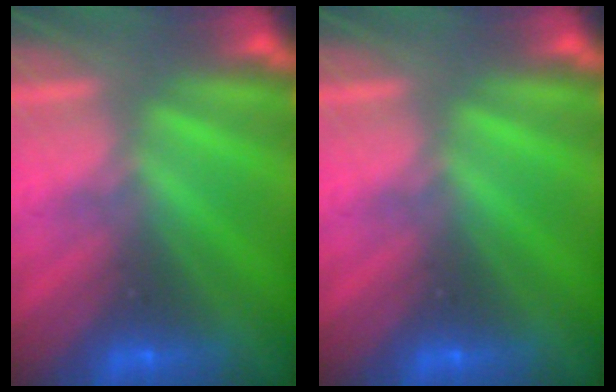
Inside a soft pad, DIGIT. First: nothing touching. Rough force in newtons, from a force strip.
{"total": 0.0}